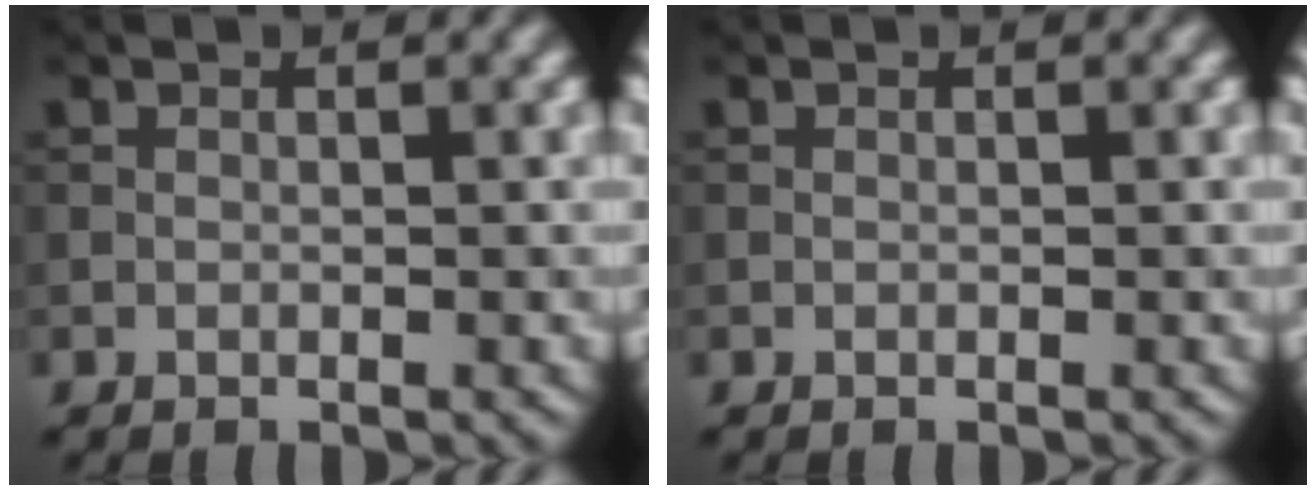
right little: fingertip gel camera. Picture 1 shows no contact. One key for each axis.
{"total": 0.0}